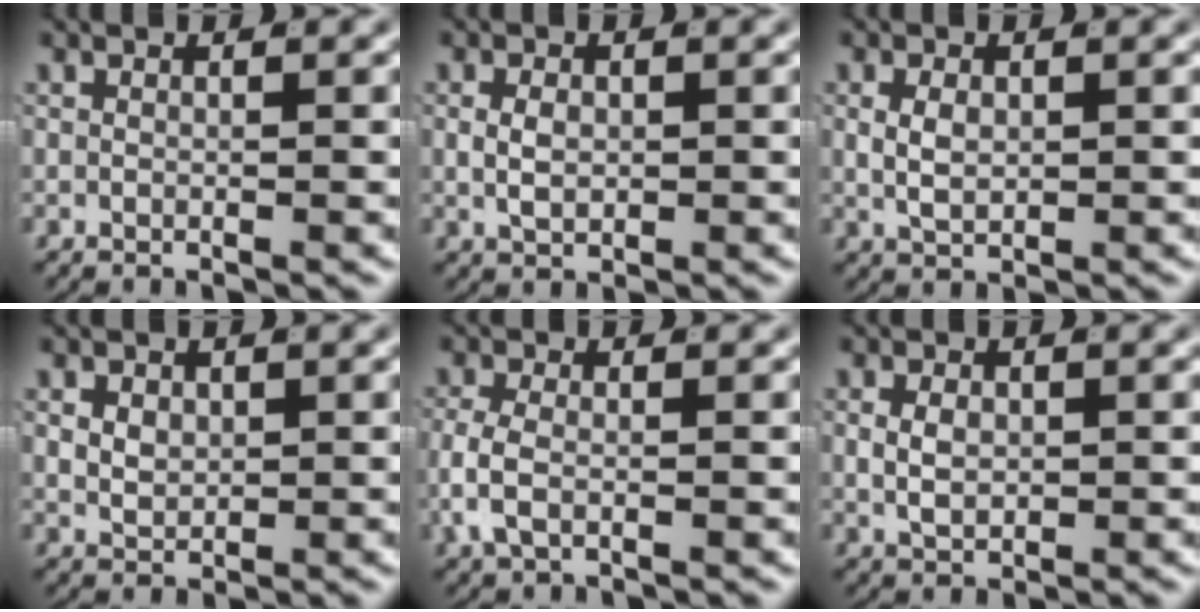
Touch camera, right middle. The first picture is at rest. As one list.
[{"total": 1.9, "force": [0.0, 1.2, 1.5], "torque": [-0.026, -0.004, 0.008]}, {"total": 2.5, "force": [0.2, 1.7, 1.8], "torque": [-0.038, -0.007, 0.013]}, {"total": 1.8, "force": [0.3, 1.3, 1.2], "torque": [-0.026, -0.013, 0.018]}, {"total": 2.8, "force": [-0.6, 1.5, 2.2], "torque": [-0.060, -0.006, -0.007]}, {"total": 2.2, "force": [0.0, 1.4, 1.6], "torque": [-0.029, -0.006, 0.009]}]